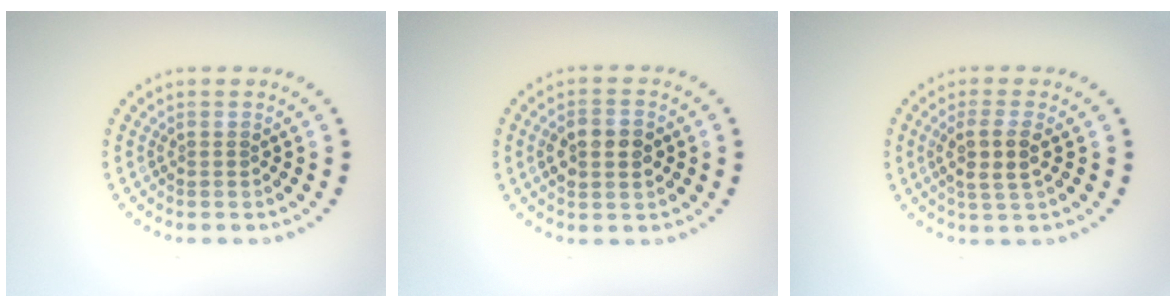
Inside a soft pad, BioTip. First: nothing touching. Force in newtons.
{"total": 3.6, "press": 3.6, "slide": 0.1}
{"total": 2.9, "press": 2.6, "slide": 1.4}